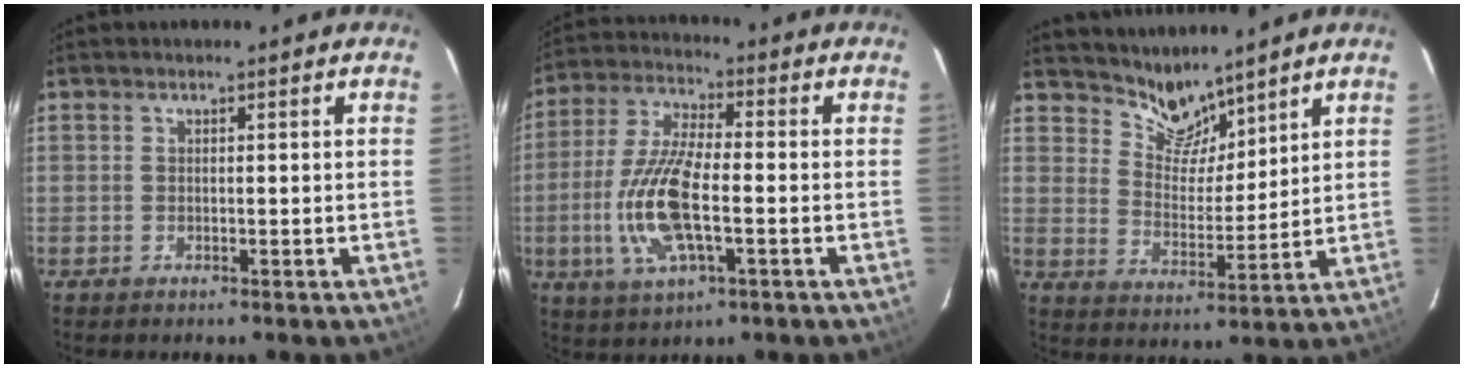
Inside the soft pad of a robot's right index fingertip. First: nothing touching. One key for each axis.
{"total": 13.7, "fx": -2.9, "fy": 4.7, "fz": 12.5, "tx": -0.269, "ty": -0.003, "tz": -0.058}
{"total": 7.5, "fx": 6.8, "fy": 2.7, "fz": 1.6, "tx": -0.022, "ty": -0.001, "tz": 0.130}